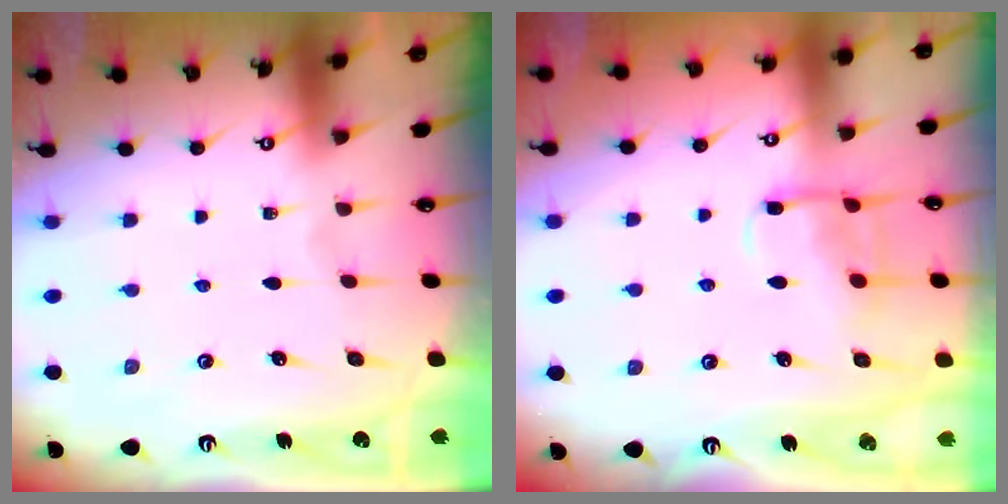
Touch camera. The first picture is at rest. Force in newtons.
{"total": 9.4, "press": 9.3, "slide": 0.9}